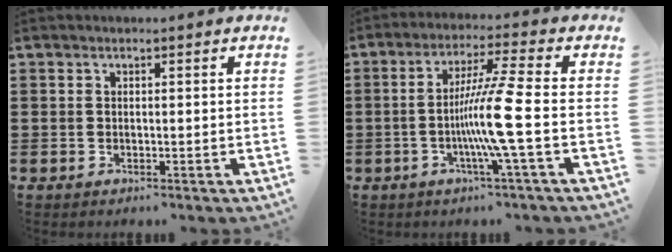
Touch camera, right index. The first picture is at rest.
{"total": 9.2, "force": [-2.2, -1.4, 8.8], "torque": [-0.167, -0.017, -0.050]}